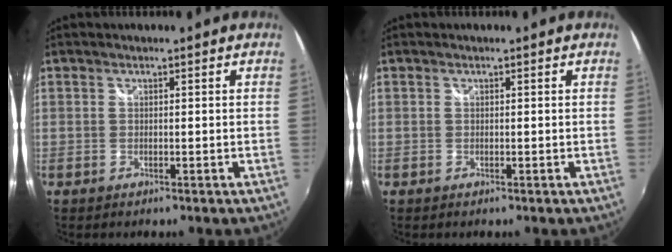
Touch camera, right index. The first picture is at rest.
{"total": 0.0}